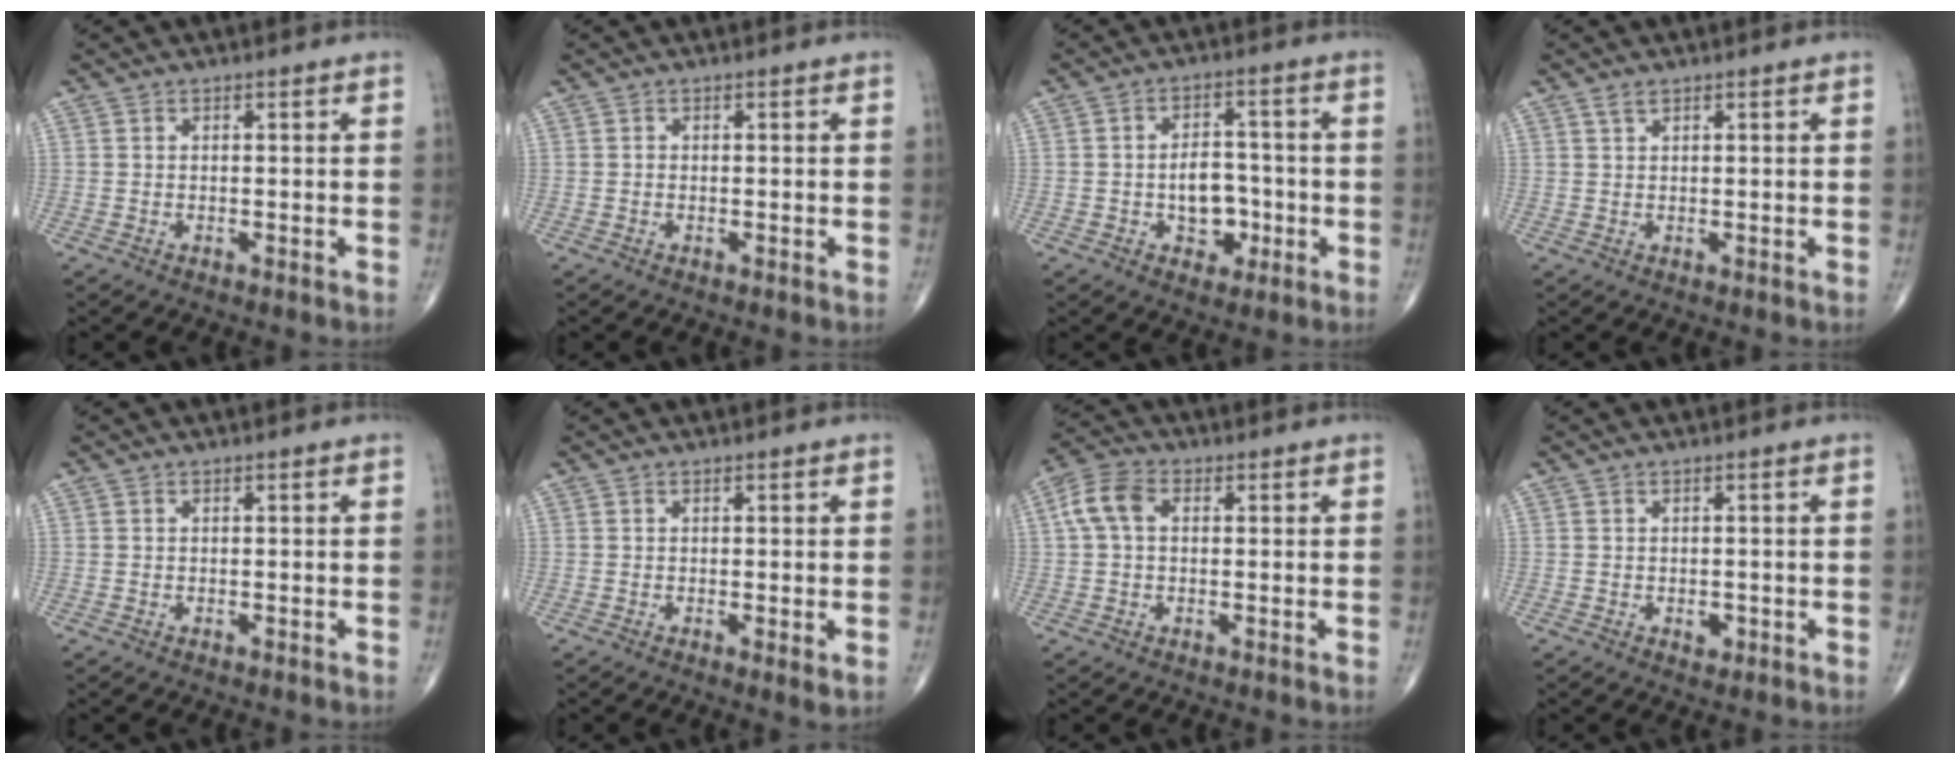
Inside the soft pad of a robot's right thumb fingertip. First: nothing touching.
{"total": 0.0}
{"total": 7.3, "force": [-1.7, 5.1, 4.9], "torque": [-0.039, 0.021, -0.025]}
{"total": 1.2, "force": [0.9, 0.5, 0.6], "torque": [-0.011, 0.002, 0.018]}
{"total": 0.0}
{"total": 1.7, "force": [-0.1, 0.3, 1.6], "torque": [-0.028, -0.008, -0.003]}
{"total": 6.3, "force": [1.0, 4.1, 4.6], "torque": [-0.099, 0.021, 0.014]}
{"total": 1.6, "force": [-0.5, 1.0, 1.0], "torque": [-0.009, 0.000, -0.005]}